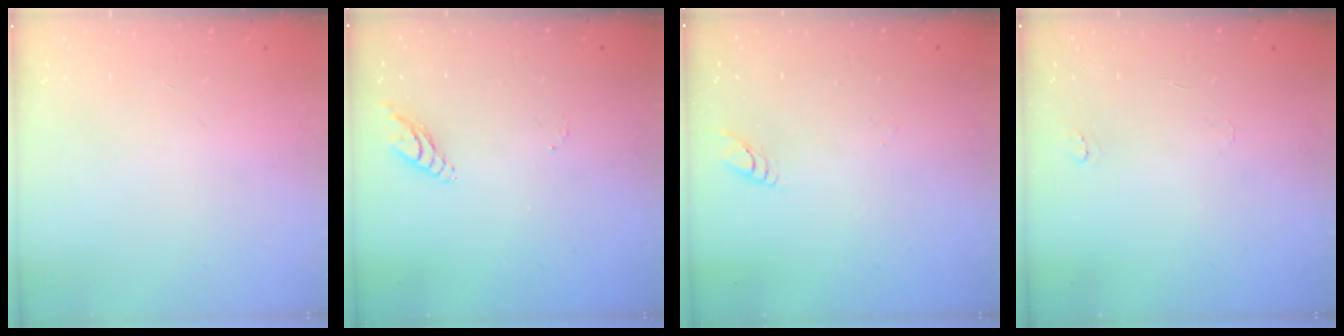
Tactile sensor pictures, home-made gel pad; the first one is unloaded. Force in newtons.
{"total": 5.4, "press": 5.4, "slide": 0.2}
{"total": 2.8, "press": 2.8, "slide": 0.2}
{"total": 4.1, "press": 4.1, "slide": 0.4}